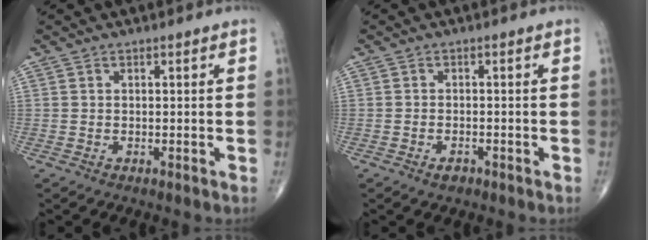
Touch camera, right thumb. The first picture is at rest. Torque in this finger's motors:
{"motor_torque": [-0.47, -0.14, -0.18, -0.01, 0.07]}